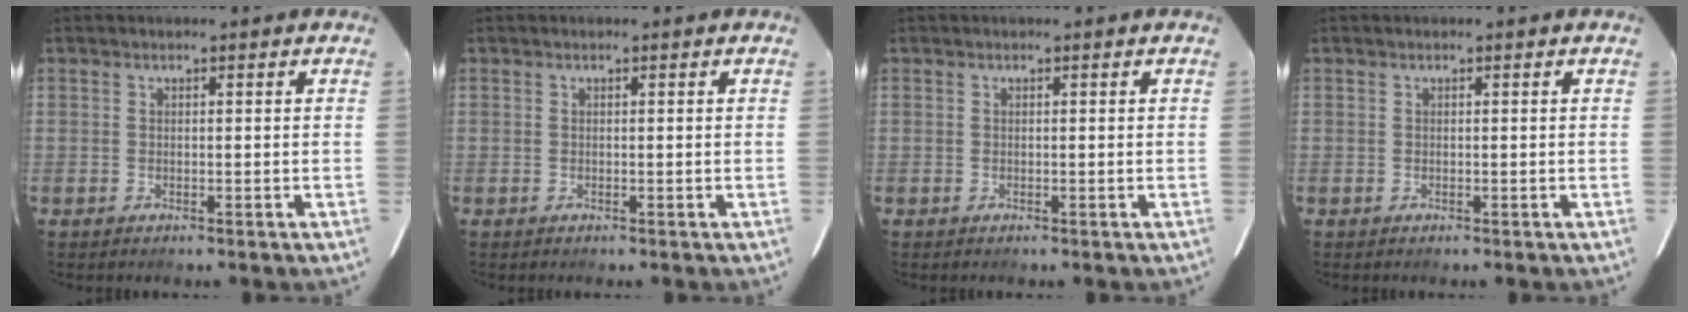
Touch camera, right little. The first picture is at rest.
{"total": 0.0}
{"total": 0.0}
{"total": 0.0}